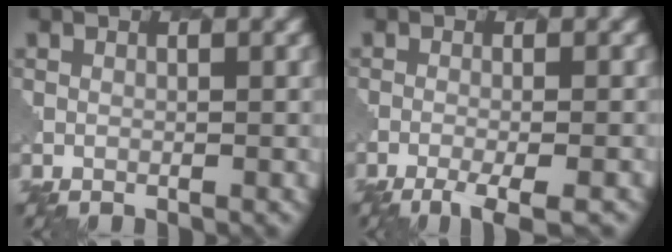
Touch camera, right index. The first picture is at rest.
{"total": 4.0, "force": [-2.5, 0.8, 3.0], "torque": [-0.044, -0.004, -0.043]}